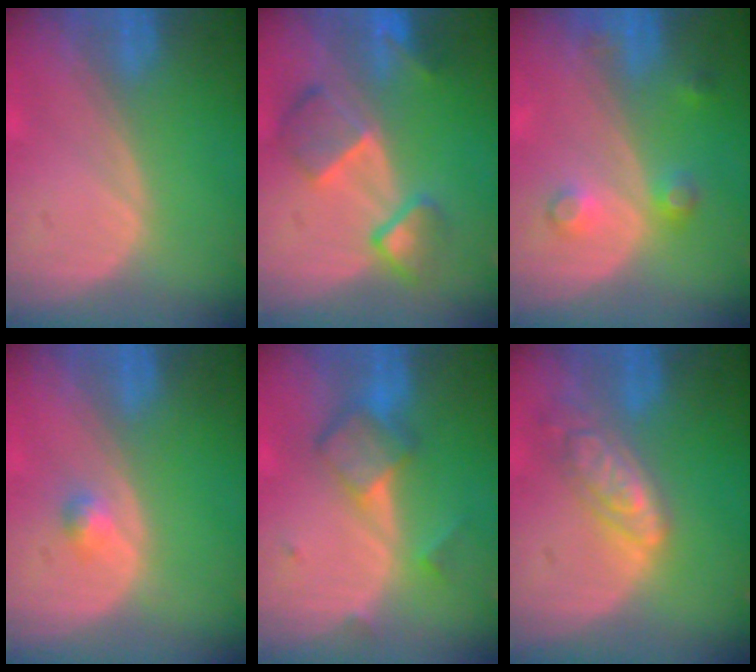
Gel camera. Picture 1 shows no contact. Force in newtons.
{"total": 7.3, "press": 6.6, "slide": 2.9}
{"total": 3.5, "press": 3.2, "slide": 1.6}
{"total": 1.8, "press": 1.6, "slide": 0.9}
{"total": 5.9, "press": 5.1, "slide": 3.0}
{"total": 6.4, "press": 5.6, "slide": 3.1}